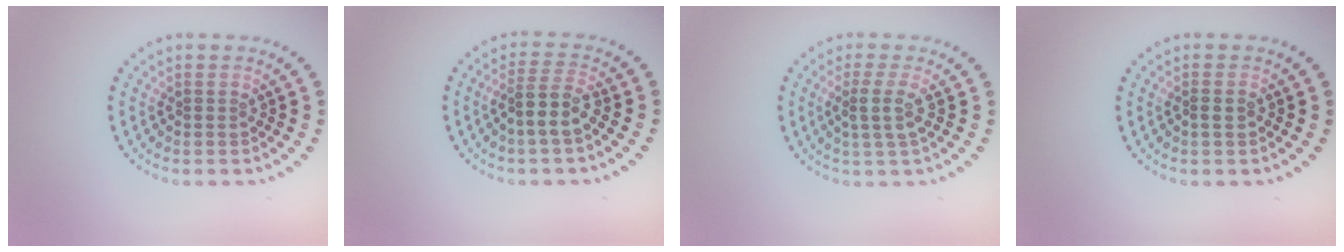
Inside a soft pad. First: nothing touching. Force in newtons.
{"total": 2.8, "press": 2.4, "slide": 1.5}
{"total": 2.2, "press": 1.9, "slide": 1.2}
{"total": 0.6, "press": 0.5, "slide": 0.3}